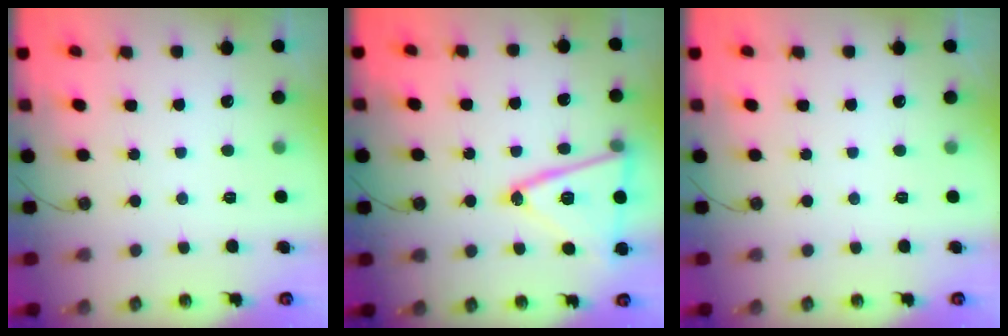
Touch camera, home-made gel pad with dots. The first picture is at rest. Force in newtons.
{"total": 18.3, "press": 18.0, "slide": 3.6}
{"total": 0.0}